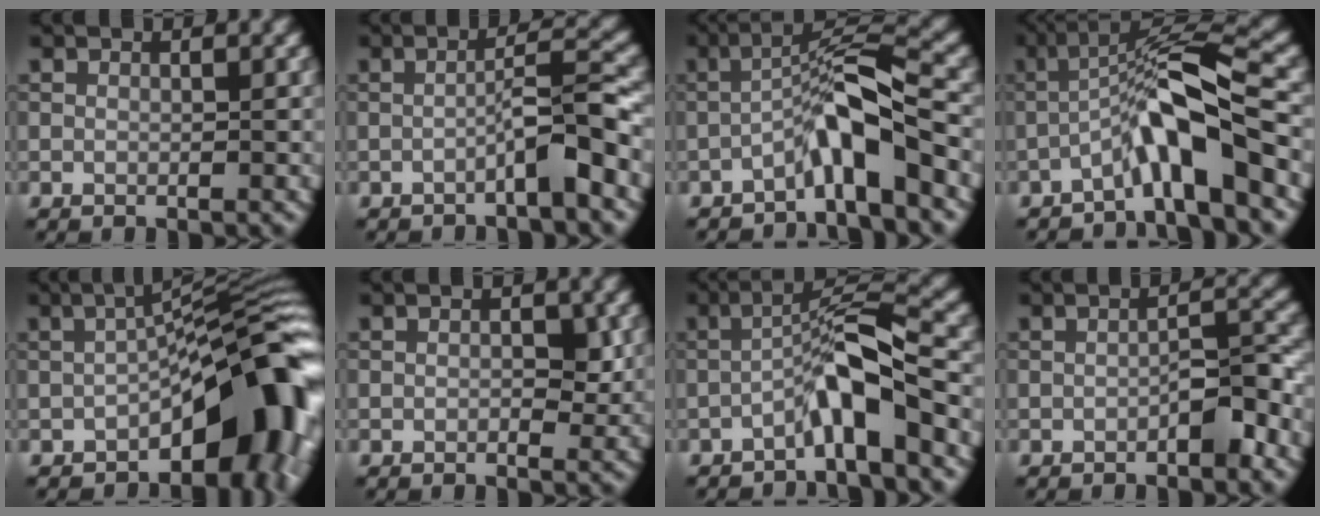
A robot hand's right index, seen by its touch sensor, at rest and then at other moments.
{"total": 3.8, "force": [-1.7, 0.1, 3.4], "torque": [-0.055, 0.022, -0.036]}
{"total": 5.2, "force": [-2.4, 0.7, 4.5], "torque": [-0.078, 0.026, -0.049]}
{"total": 6.5, "force": [-2.7, 0.9, 5.8], "torque": [-0.106, 0.026, -0.055]}
{"total": 12.3, "force": [-4.7, 4.9, 10.3], "torque": [-0.112, 0.018, -0.080]}
{"total": 1.8, "force": [0.1, 0.9, 1.6], "torque": [-0.015, -0.001, 0.000]}
{"total": 5.0, "force": [-2.2, 0.7, 4.4], "torque": [-0.075, 0.025, -0.046]}
{"total": 2.9, "force": [-1.4, 0.7, 2.4], "torque": [-0.036, 0.013, -0.023]}